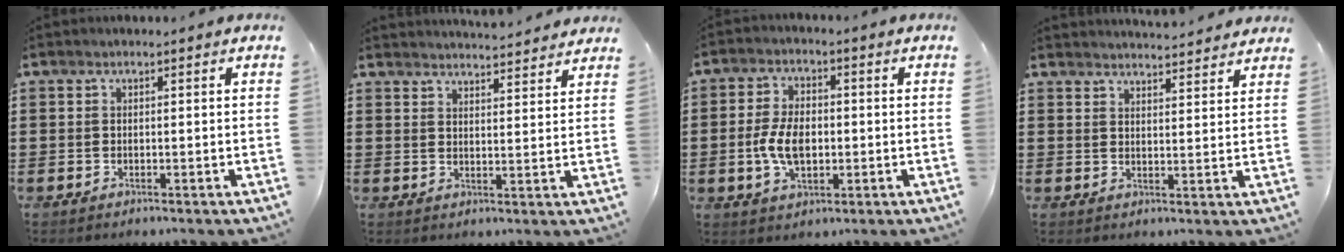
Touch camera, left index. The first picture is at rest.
{"total": 3.5, "force": [3.5, -0.4, 0.0], "torque": [-0.002, -0.023, 0.062]}
{"total": 6.8, "force": [-0.7, 3.8, 5.5], "torque": [-0.120, 0.003, -0.016]}
{"total": 3.4, "force": [3.4, -0.2, 0.0], "torque": [-0.002, -0.020, 0.060]}